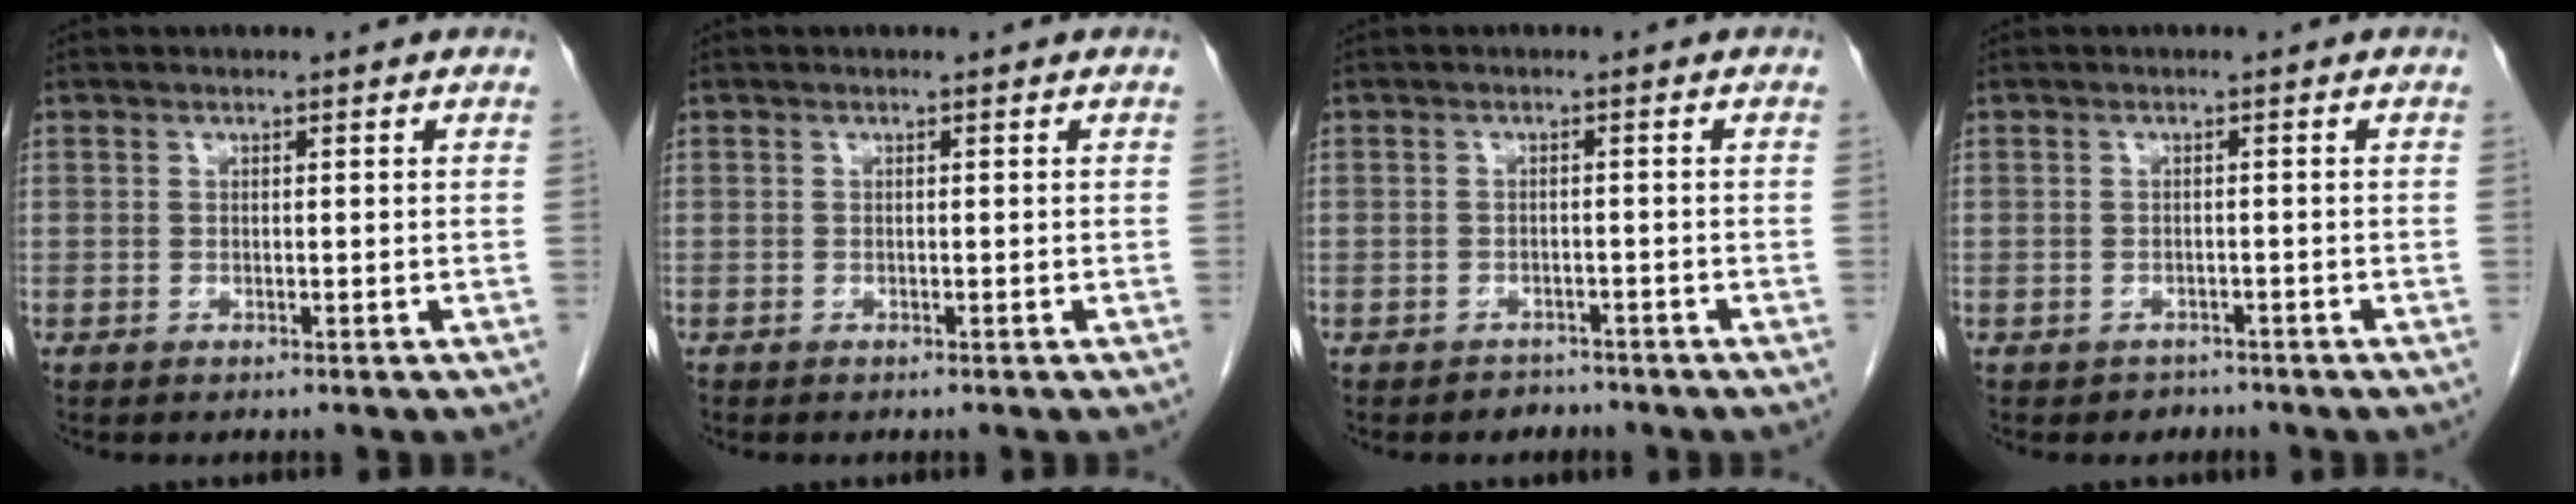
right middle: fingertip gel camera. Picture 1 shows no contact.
{"total": 0.0}
{"total": 2.1, "force": [-1.8, 1.1, -0.3], "torque": [-0.003, 0.004, -0.027]}
{"total": 1.8, "force": [-1.4, 1.1, -0.3], "torque": [-0.004, 0.004, -0.023]}